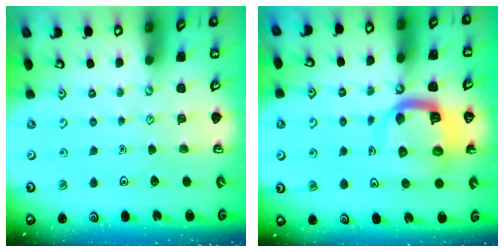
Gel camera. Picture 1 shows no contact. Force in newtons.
{"total": 11.9, "press": 11.8, "slide": 1.2}